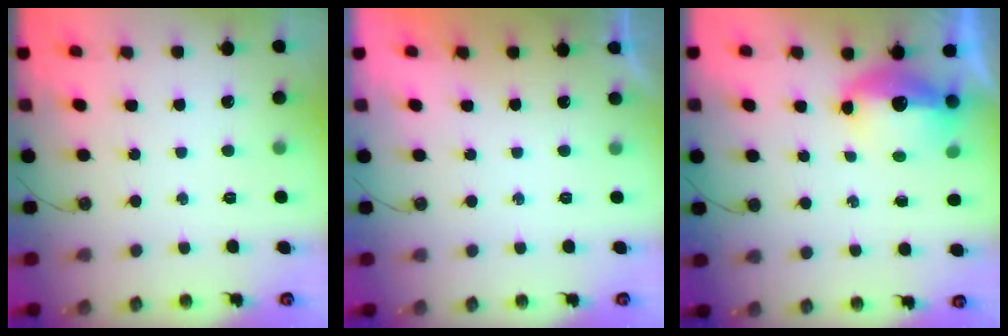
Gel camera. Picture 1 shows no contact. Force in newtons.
{"total": 0.0}
{"total": 11.4, "press": 11.3, "slide": 1.2}